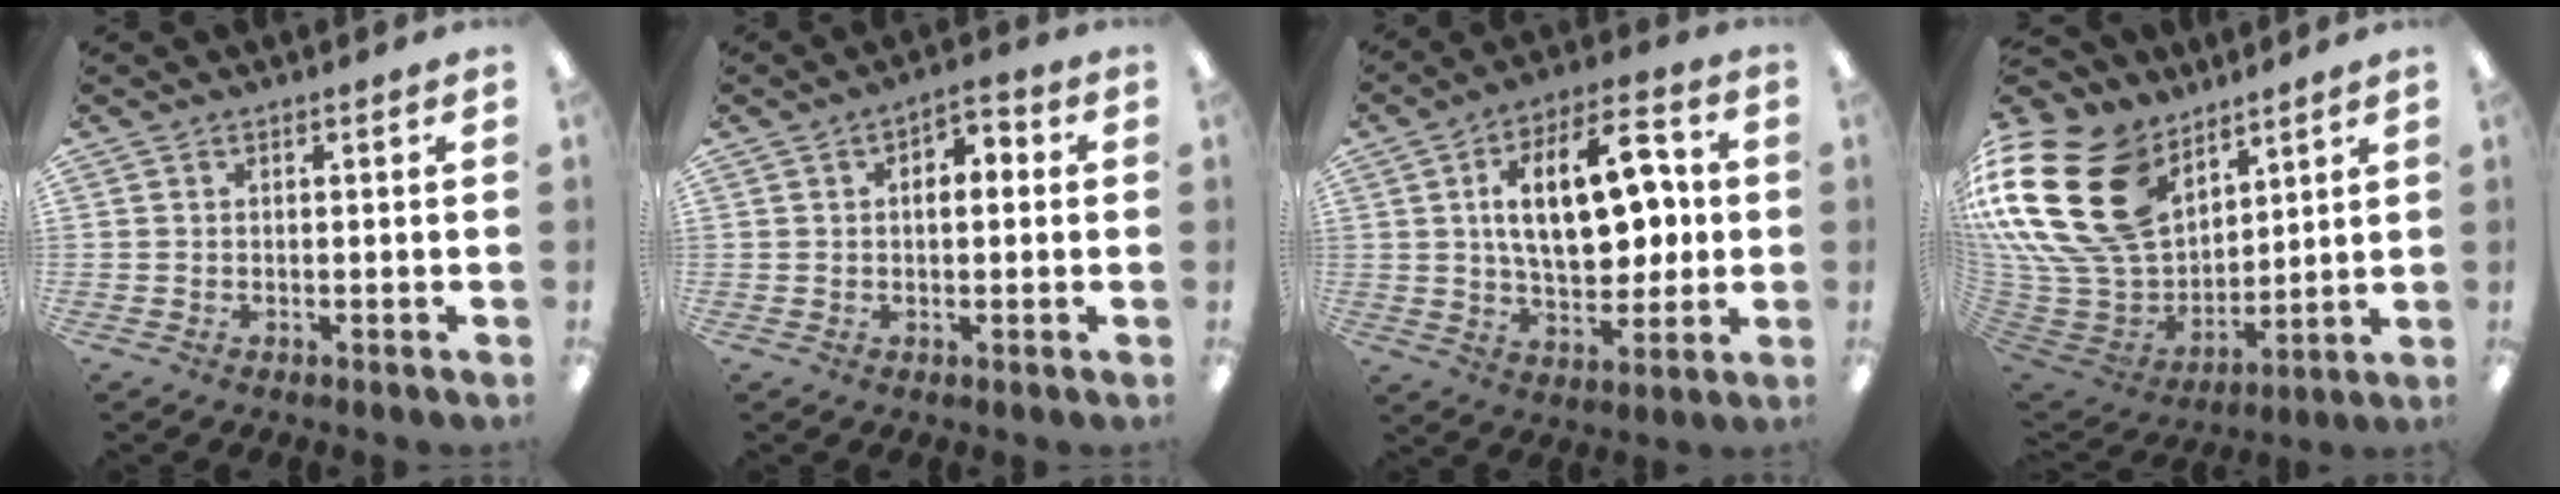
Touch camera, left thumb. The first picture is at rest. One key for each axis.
{"total": 4.1, "fx": 0.4, "fy": 2.6, "fz": 3.1, "tx": -0.037, "ty": 0.001, "tz": -0.002}
{"total": 19.6, "fx": 3.3, "fy": 11.0, "fz": 15.9, "tx": -0.248, "ty": 0.007, "tz": 0.052}
{"total": 29.4, "fx": 11.4, "fy": 20.6, "fz": 17.6, "tx": -0.403, "ty": -0.059, "tz": 0.234}